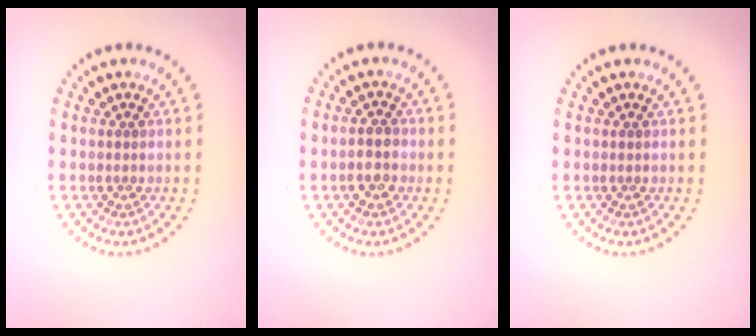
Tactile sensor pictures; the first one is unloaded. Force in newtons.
{"total": 1.9, "press": 1.8, "slide": 0.6}
{"total": 0.0}